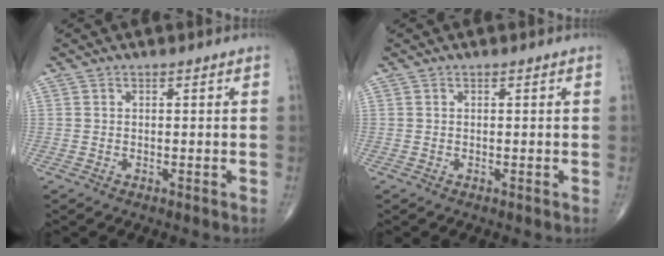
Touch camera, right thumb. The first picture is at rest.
{"total": 0.0}